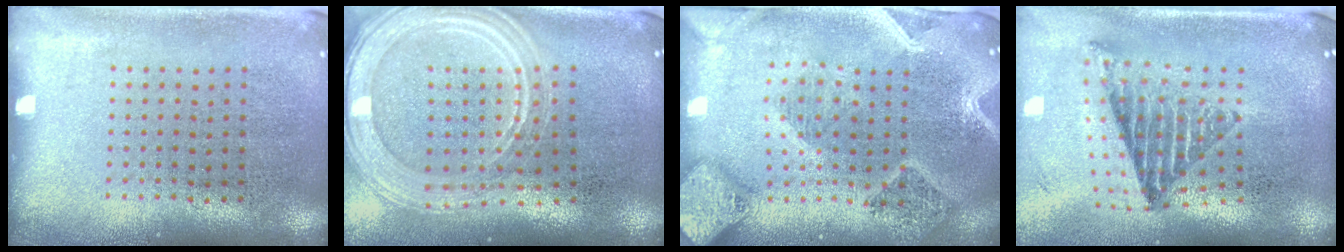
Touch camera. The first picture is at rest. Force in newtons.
{"total": 2.3, "press": 2.0, "slide": 1.0}
{"total": 3.3, "press": 2.9, "slide": 1.7}
{"total": 1.5, "press": 1.3, "slide": 0.9}